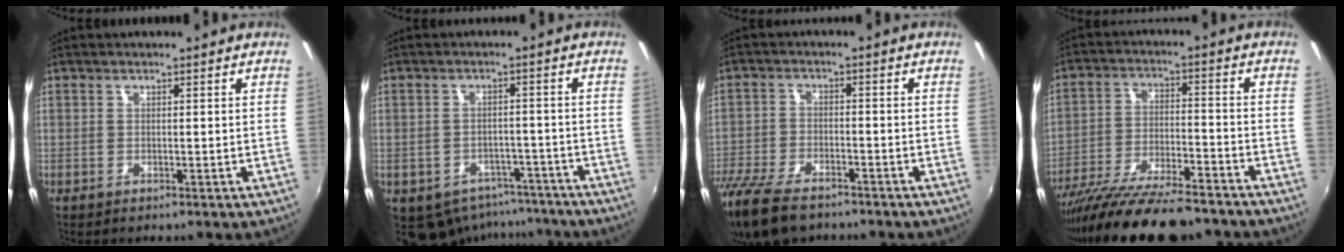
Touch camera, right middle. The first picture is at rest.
{"total": 12.5, "force": [-8.8, 7.8, 4.2], "torque": [-0.098, 0.003, -0.096]}
{"total": 14.9, "force": [-11.4, 5.9, 7.6], "torque": [-0.192, -0.037, -0.210]}
{"total": 20.0, "force": [-16.9, 3.8, 10.0], "torque": [-0.193, -0.044, -0.269]}